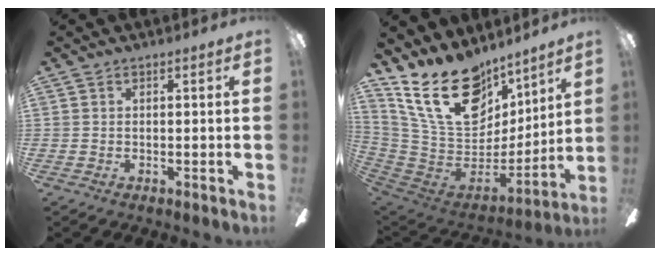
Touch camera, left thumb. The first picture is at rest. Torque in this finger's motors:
{"motor_torque": [2.48, 1.02, 1.63, -1.14, 0.47]}